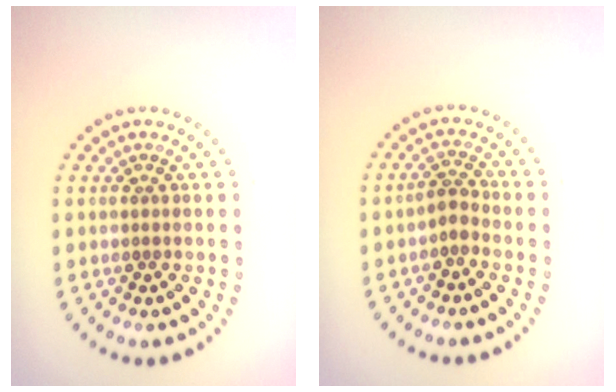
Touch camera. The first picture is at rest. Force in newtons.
{"total": 1.6, "press": 1.2, "slide": 1.0}